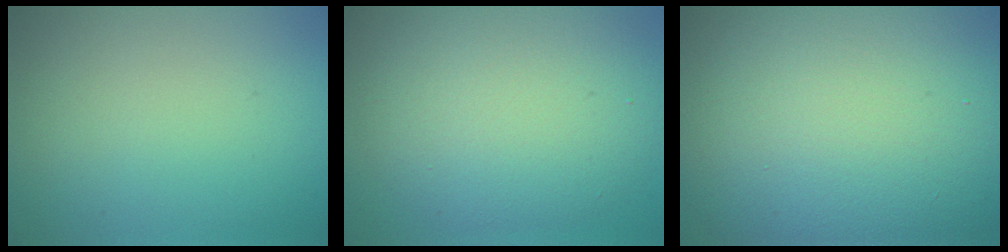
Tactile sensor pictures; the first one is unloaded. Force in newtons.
{"total": 8.8, "press": 8.7, "slide": 0.5}
{"total": 21.0, "press": 21.0, "slide": 0.8}